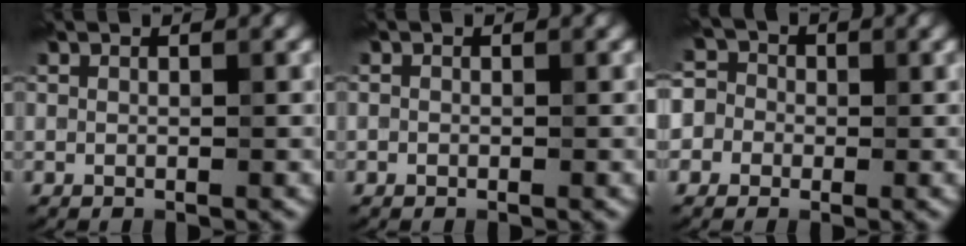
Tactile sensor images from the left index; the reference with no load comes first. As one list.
[{"total": 0.5, "force": [0.1, 0.5, 0.2], "torque": [0.000, -0.001, -0.002]}, {"total": 6.1, "force": [0.0, 5.7, 2.1], "torque": [-0.033, 0.043, -0.043]}]